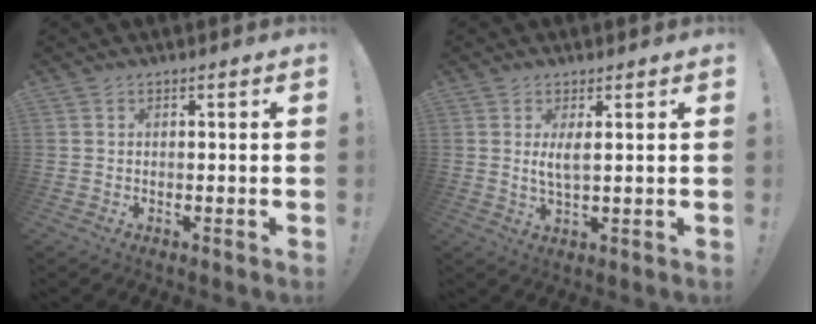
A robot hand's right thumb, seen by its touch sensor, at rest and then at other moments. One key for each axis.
{"total": 4.0, "fx": 1.1, "fy": 0.8, "fz": 3.7, "tx": -0.066, "ty": -0.007, "tz": 0.018}